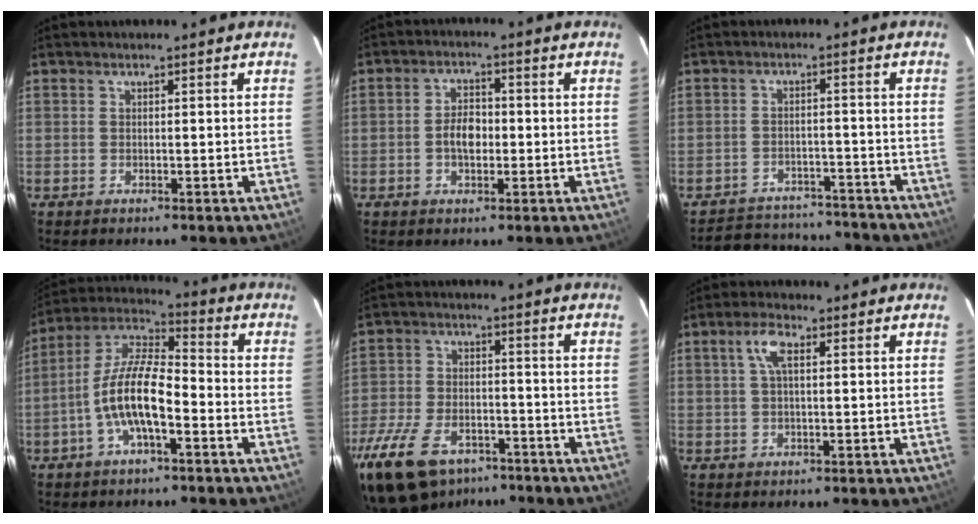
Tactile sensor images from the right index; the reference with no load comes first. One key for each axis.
{"total": 4.6, "fx": -0.9, "fy": 2.8, "fz": 3.5, "tx": -0.067, "ty": 0.009, "tz": -0.013}
{"total": 15.7, "fx": -14.0, "fy": 5.7, "fz": 4.2, "tx": -0.096, "ty": 0.029, "tz": -0.173}
{"total": 12.0, "fx": -4.2, "fy": 4.0, "fz": 10.6, "tx": -0.218, "ty": 0.006, "tz": -0.083}
{"total": 20.2, "fx": -13.4, "fy": 10.8, "fz": 10.6, "tx": -0.258, "ty": -0.029, "tz": -0.228}
{"total": 4.4, "fx": 1.4, "fy": 1.7, "fz": 3.8, "tx": -0.074, "ty": 0.011, "tz": 0.026}